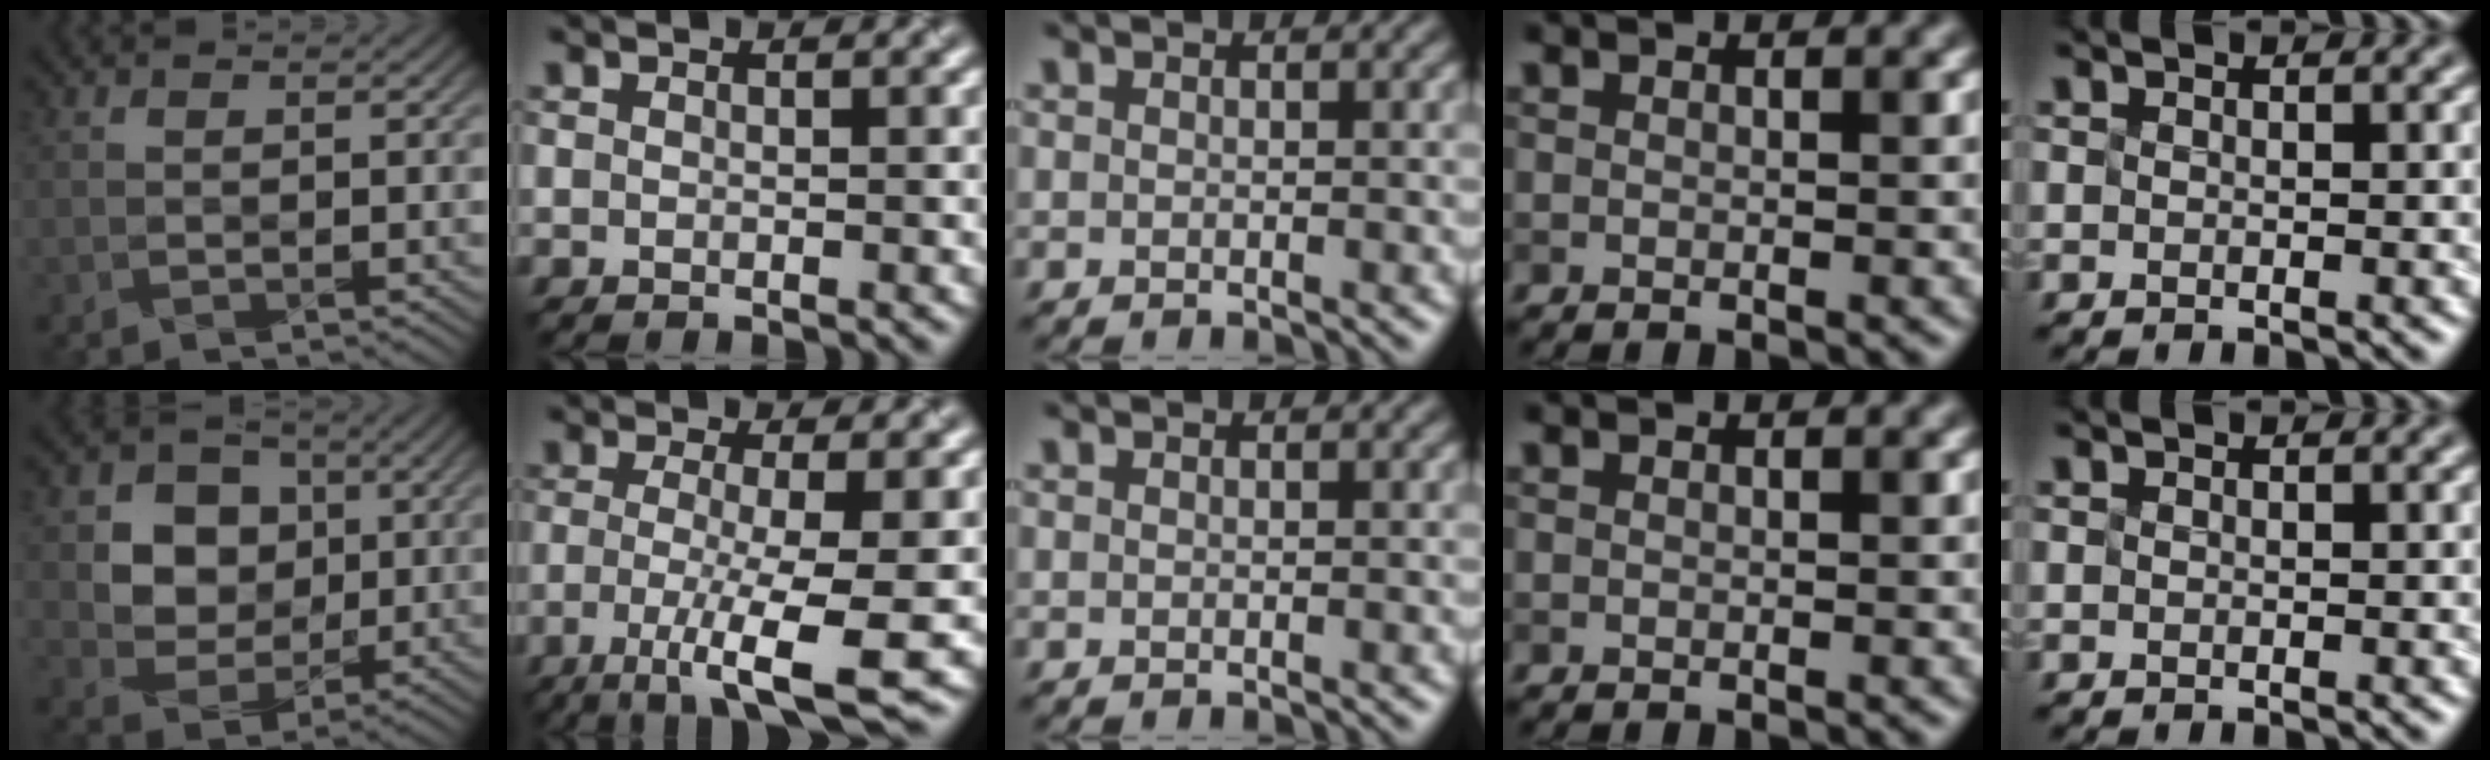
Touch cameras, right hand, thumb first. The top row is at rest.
{"thumb": {"total": 7.9, "force": [2.4, 6.9, 2.9], "torque": [-0.088, -0.003, 0.055]}, "index": {"total": 6.9, "force": [-2.3, 1.3, 6.4], "torque": [-0.110, -0.009, -0.036]}}